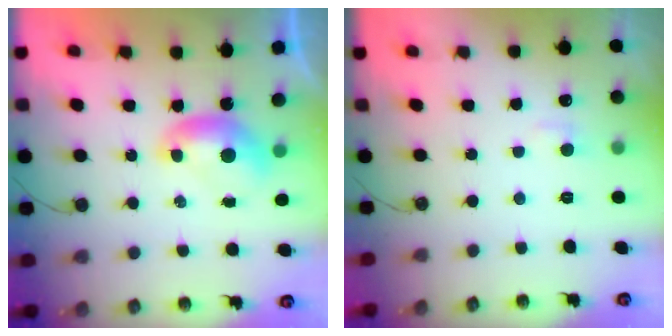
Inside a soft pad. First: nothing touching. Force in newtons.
{"total": 1.6, "press": 1.4, "slide": 0.6}